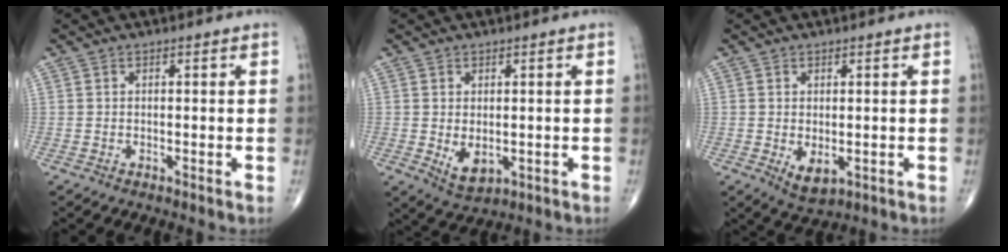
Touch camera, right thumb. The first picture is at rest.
{"total": 4.8, "force": [-0.6, 2.9, 3.8], "torque": [-0.056, -0.010, 0.005]}
{"total": 4.1, "force": [-0.8, 2.2, 3.3], "torque": [-0.049, -0.009, 0.001]}